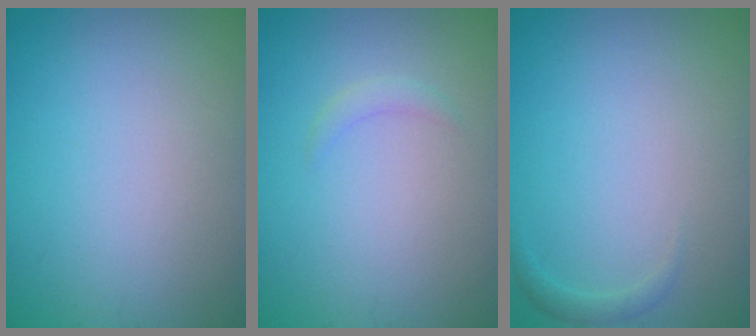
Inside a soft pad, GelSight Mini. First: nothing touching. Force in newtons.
{"total": 0.8, "press": 0.8, "slide": 0.1}
{"total": 0.8, "press": 0.8, "slide": 0.1}